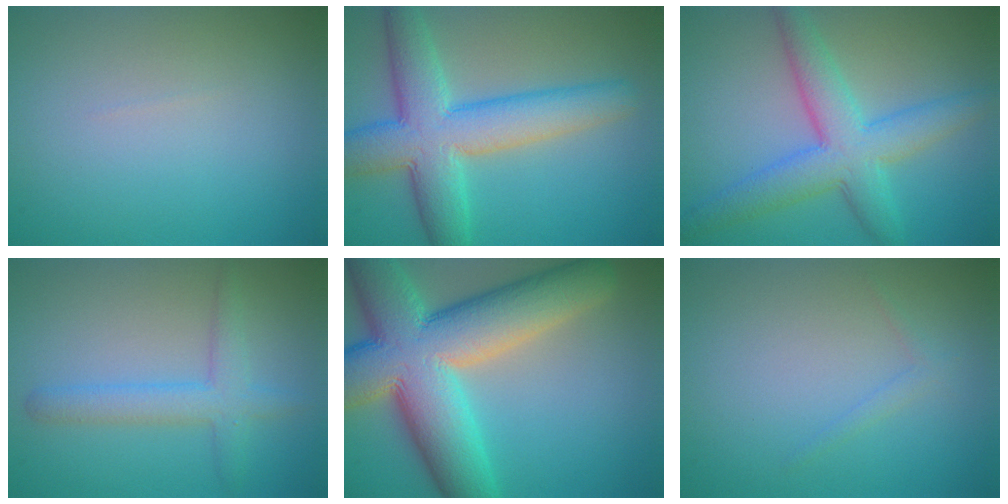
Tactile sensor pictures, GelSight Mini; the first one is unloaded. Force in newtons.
{"total": 8.6, "press": 8.6, "slide": 0.2}
{"total": 6.3, "press": 6.3, "slide": 0.0}
{"total": 3.3, "press": 3.3, "slide": 0.2}
{"total": 14.6, "press": 14.5, "slide": 0.6}
{"total": 0.8, "press": 0.8, "slide": 0.0}